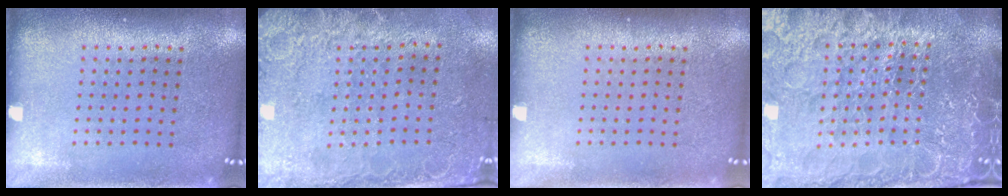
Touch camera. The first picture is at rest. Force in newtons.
{"total": 2.5, "press": 1.9, "slide": 1.6}
{"total": 0.0}
{"total": 6.0, "press": 5.4, "slide": 2.6}